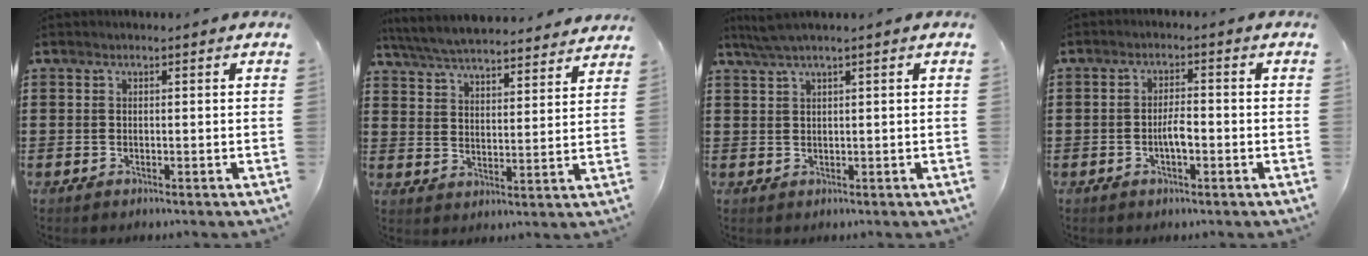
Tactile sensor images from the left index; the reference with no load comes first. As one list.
[{"total": 5.9, "force": [5.8, 0.1, 1.2], "torque": [-0.051, -0.033, 0.101]}, {"total": 2.1, "force": [1.2, -0.2, 1.7], "torque": [-0.033, -0.001, 0.022]}, {"total": 3.1, "force": [-1.0, 1.0, 2.8], "torque": [-0.060, 0.004, -0.022]}]